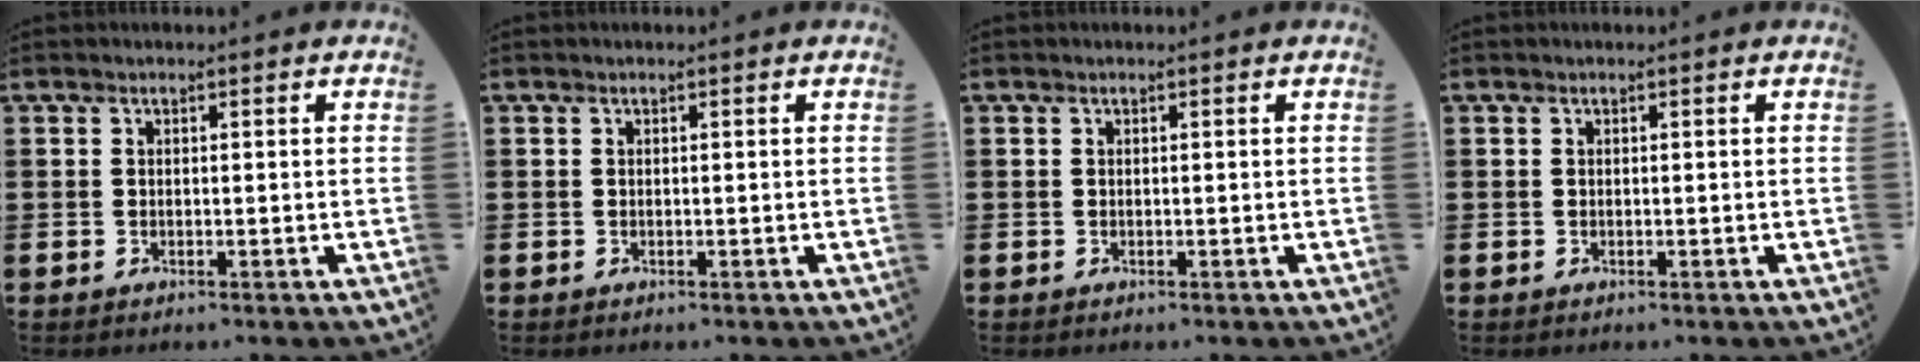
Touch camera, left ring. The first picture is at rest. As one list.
[{"total": 0.0}, {"total": 0.0}, {"total": 0.0}]